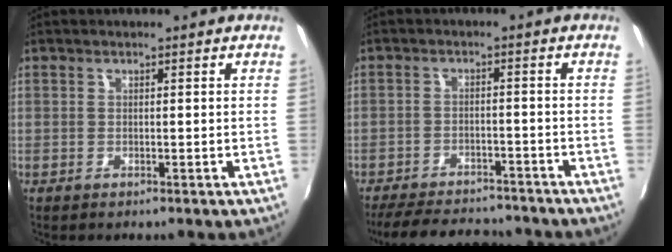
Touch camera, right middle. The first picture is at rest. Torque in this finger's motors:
{"motor_torque": [1.13, -1.01, 0.62, 0.18]}